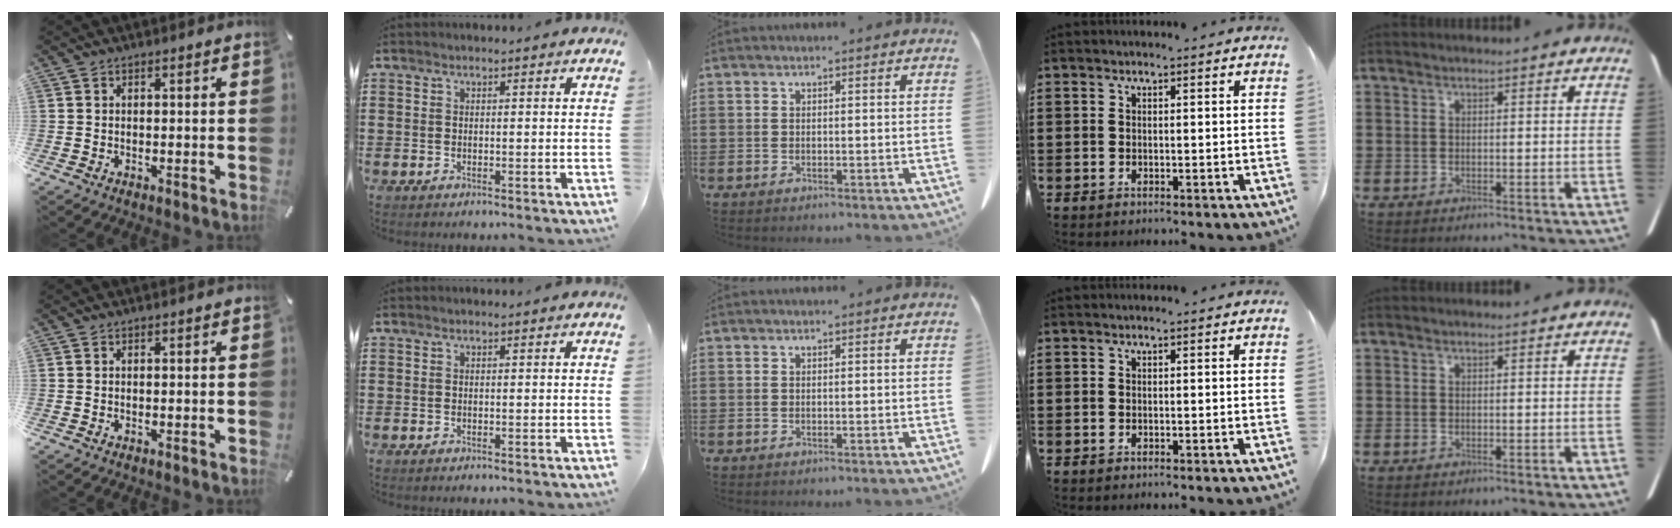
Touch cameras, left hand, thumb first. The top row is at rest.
{}